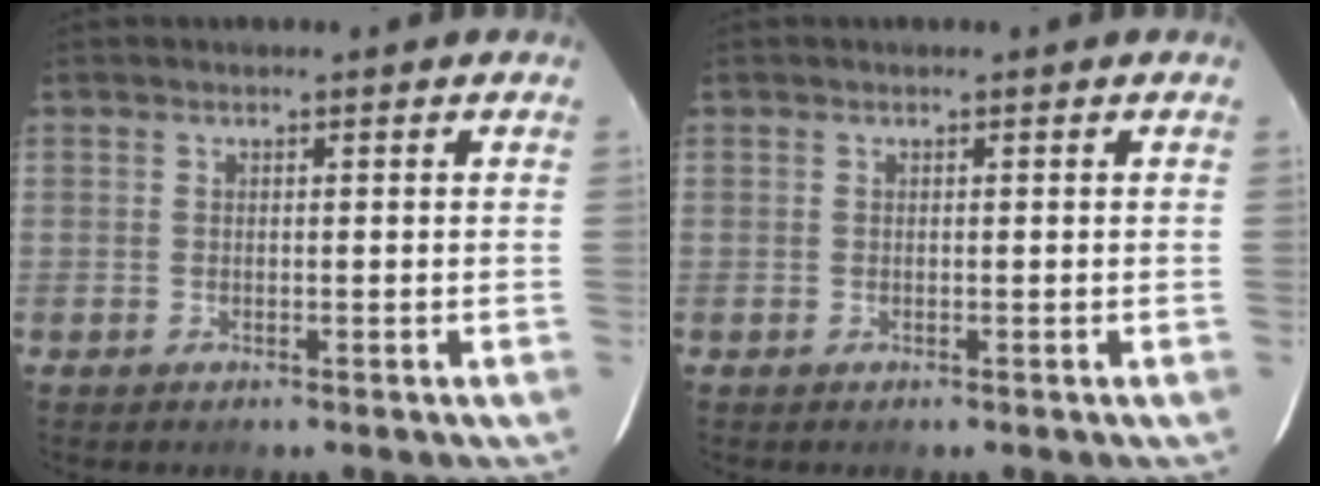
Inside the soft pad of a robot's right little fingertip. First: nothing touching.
{"total": 0.0}